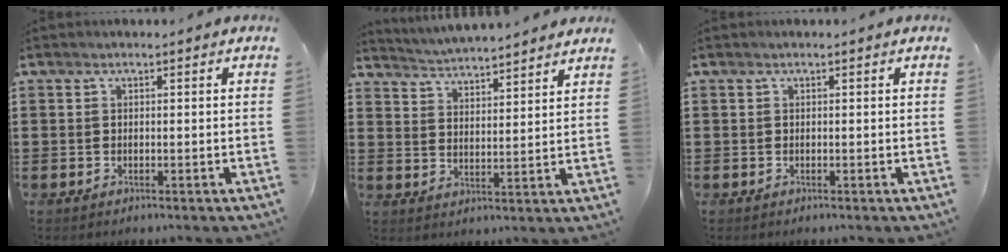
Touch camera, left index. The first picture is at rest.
{"total": 4.0, "force": [4.0, -0.5, -0.1], "torque": [-0.017, -0.027, 0.067]}
{"total": 0.0}